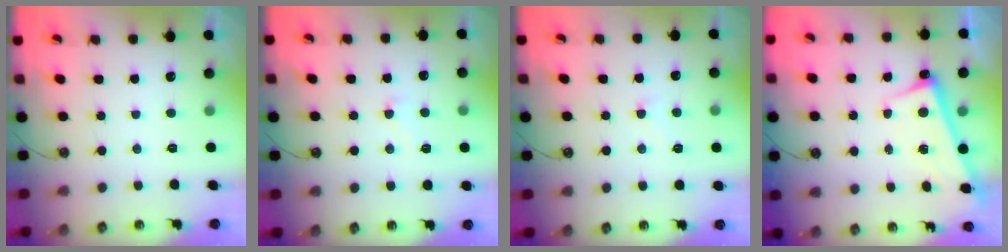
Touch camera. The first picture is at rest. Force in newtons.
{"total": 3.0, "press": 2.9, "slide": 0.7}
{"total": 1.5, "press": 1.4, "slide": 0.6}
{"total": 2.7, "press": 2.7, "slide": 0.5}